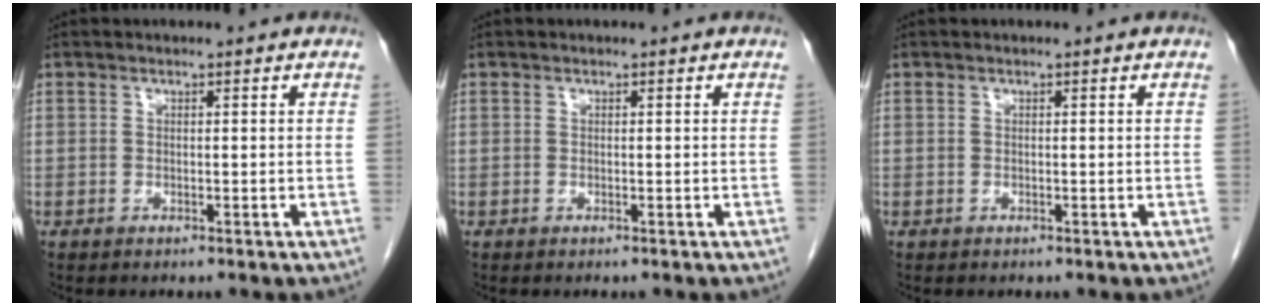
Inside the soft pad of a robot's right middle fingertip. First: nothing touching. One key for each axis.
{"total": 0.0}
{"total": 0.0}